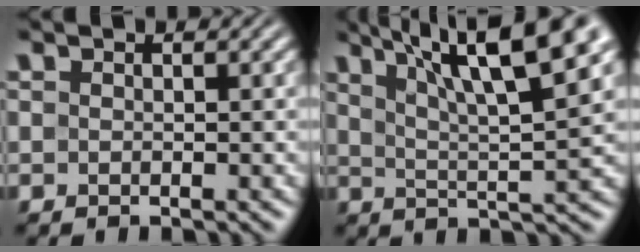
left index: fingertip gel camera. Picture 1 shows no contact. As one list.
[{"total": 11.8, "force": [6.7, 2.5, 9.3], "torque": [-0.137, 0.020, 0.110]}]